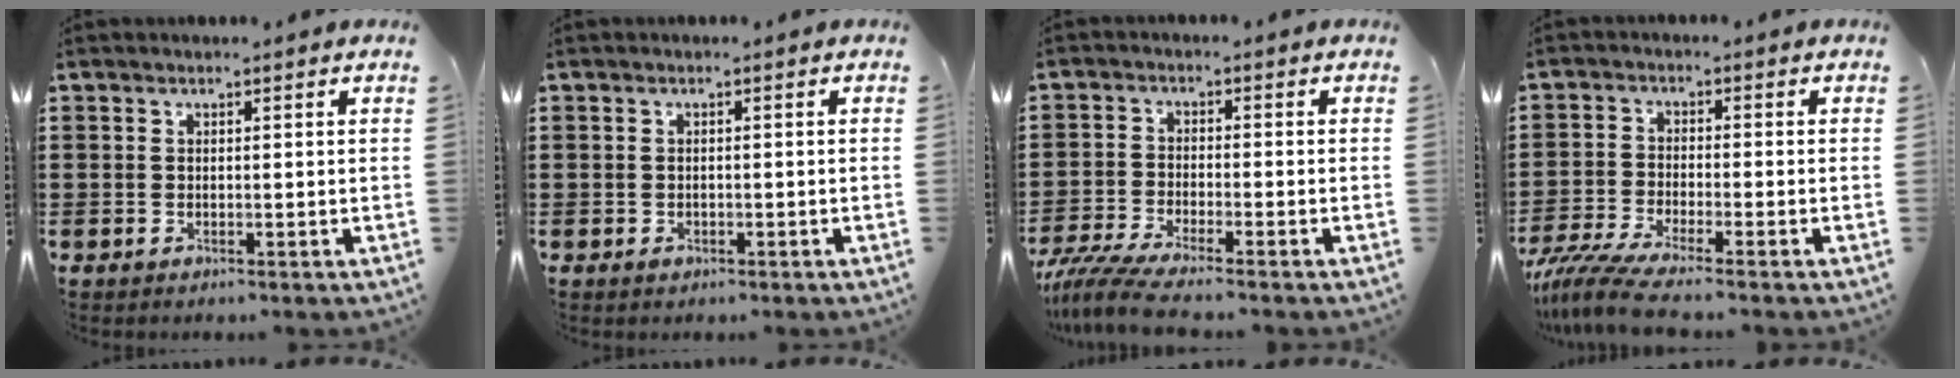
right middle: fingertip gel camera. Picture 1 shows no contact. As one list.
[{"total": 0.6, "force": [-0.3, 0.4, 0.3], "torque": [-0.006, -0.001, -0.007]}, {"total": 4.9, "force": [-4.4, -0.1, 2.1], "torque": [-0.064, -0.022, -0.092]}, {"total": 5.2, "force": [-4.4, -0.1, 2.6], "torque": [-0.079, -0.028, -0.094]}]